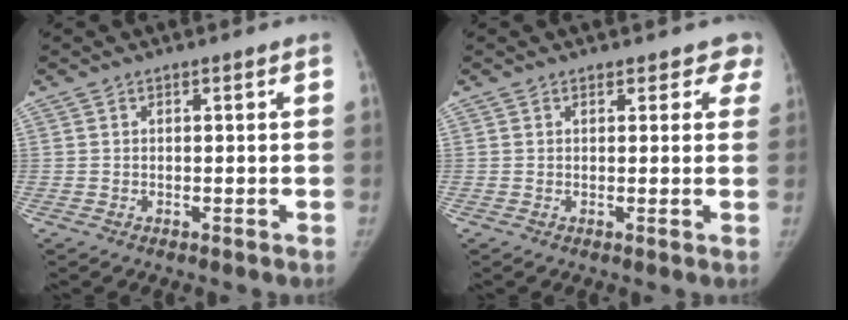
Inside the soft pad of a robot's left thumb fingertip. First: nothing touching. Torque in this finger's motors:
{"motor_torque": [-0.16, 0.14, -0.31, 0.21, 0.02]}